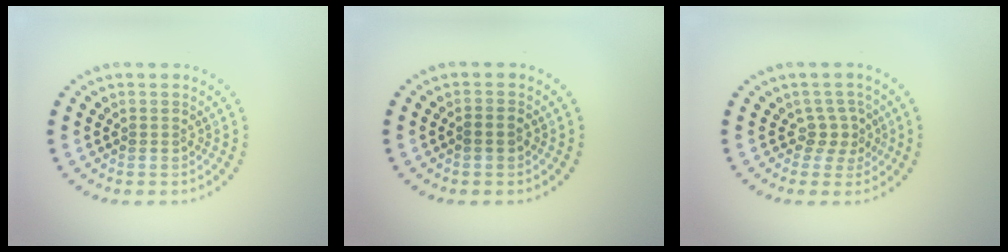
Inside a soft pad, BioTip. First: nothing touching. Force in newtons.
{"total": 1.3, "press": 1.2, "slide": 0.4}
{"total": 2.1, "press": 1.5, "slide": 1.4}